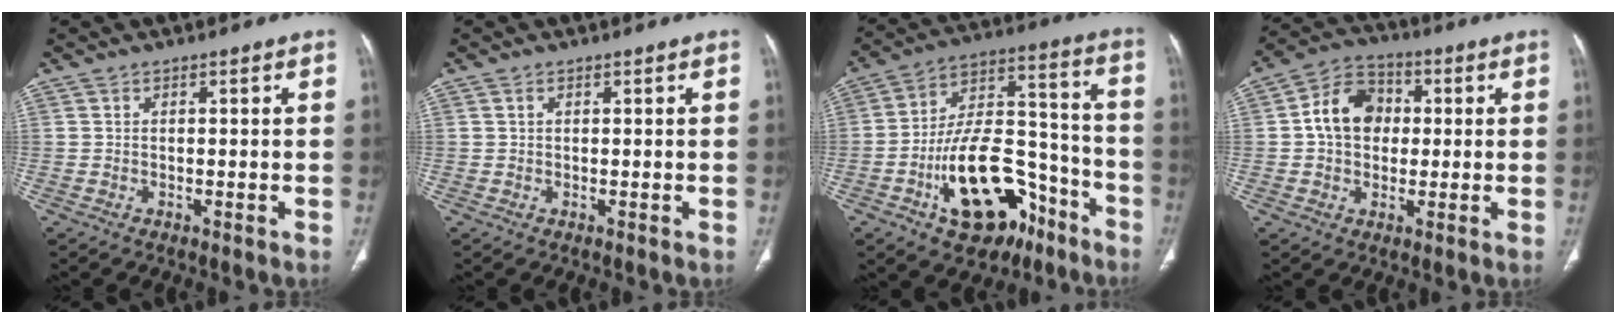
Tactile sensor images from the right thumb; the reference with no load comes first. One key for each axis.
{"total": 0.5, "fx": 0.2, "fy": 0.4, "fz": 0.3, "tx": -0.009, "ty": 0.003, "tz": 0.005}
{"total": 21.6, "fx": -10.3, "fy": 12.0, "fz": 14.8, "tx": -0.208, "ty": 0.089, "tz": -0.154}
{"total": 10.6, "fx": 1.0, "fy": 8.3, "fz": 6.5, "tx": -0.088, "ty": 0.021, "tz": 0.006}